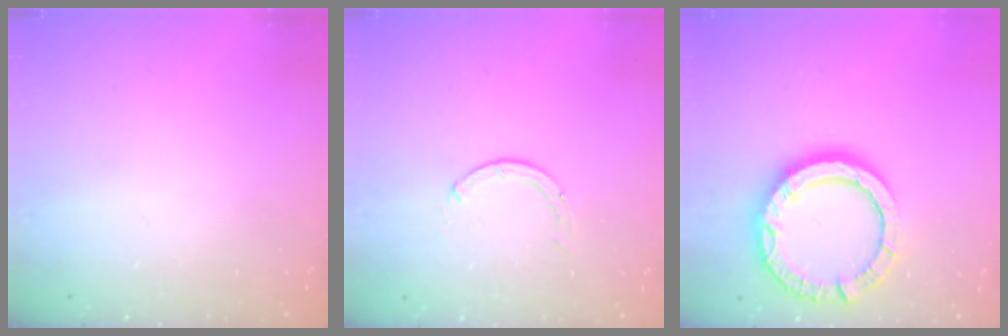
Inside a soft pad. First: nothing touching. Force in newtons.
{"total": 0.0}
{"total": 14.8, "press": 14.7, "slide": 1.6}